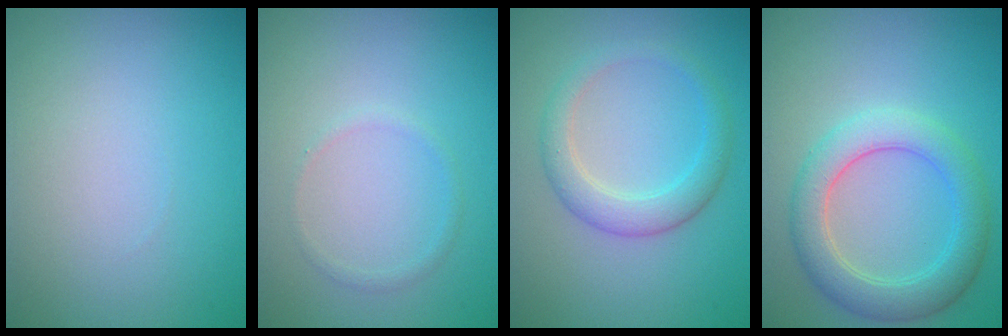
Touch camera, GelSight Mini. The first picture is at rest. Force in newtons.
{"total": 0.7, "press": 0.7, "slide": 0.1}
{"total": 2.2, "press": 2.2, "slide": 0.2}
{"total": 4.6, "press": 4.6, "slide": 0.1}